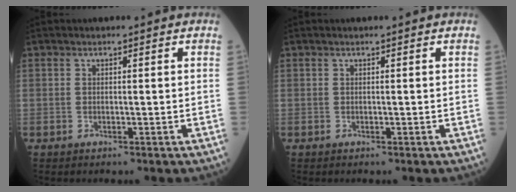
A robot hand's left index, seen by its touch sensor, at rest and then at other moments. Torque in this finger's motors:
{"motor_torque": [-0.01, 0.01, 0.00, 0.00]}